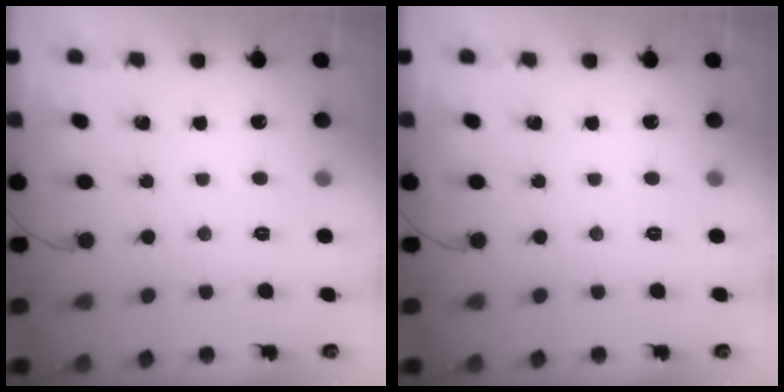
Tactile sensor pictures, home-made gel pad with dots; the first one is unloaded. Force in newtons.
{"total": 0.0}